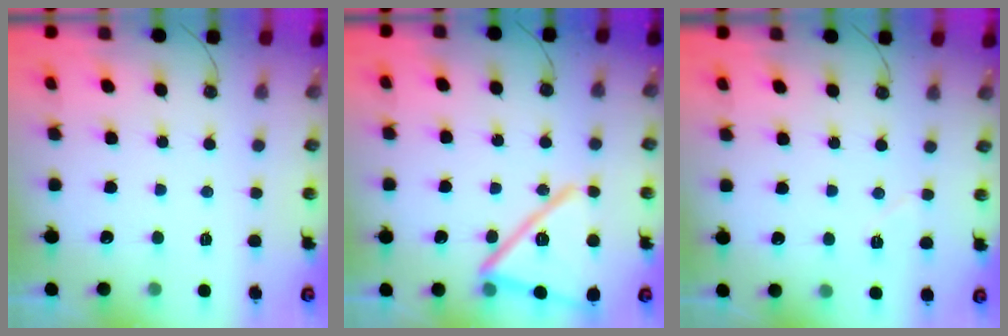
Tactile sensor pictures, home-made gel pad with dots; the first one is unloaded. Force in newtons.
{"total": 19.0, "press": 18.9, "slide": 1.2}
{"total": 5.4, "press": 4.5, "slide": 2.9}